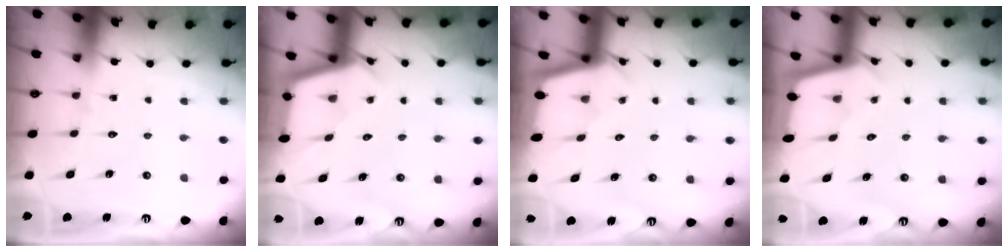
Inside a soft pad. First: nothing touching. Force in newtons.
{"total": 2.5, "press": 2.5, "slide": 0.1}
{"total": 1.9, "press": 1.9, "slide": 0.1}
{"total": 2.0, "press": 2.0, "slide": 0.2}